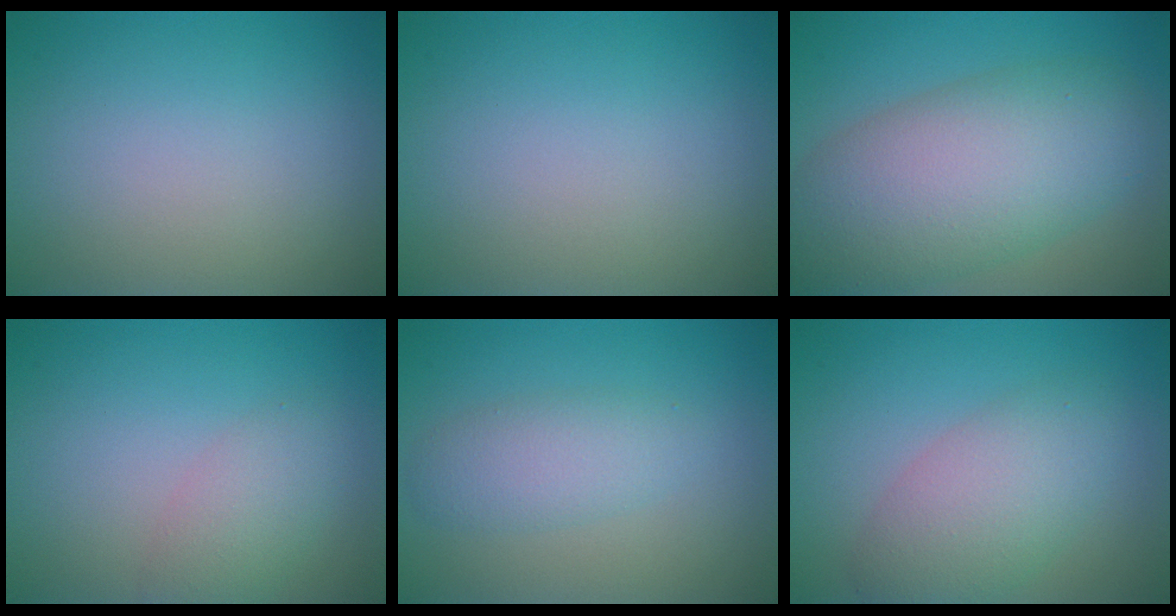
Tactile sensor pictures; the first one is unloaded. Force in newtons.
{"total": 0.0}
{"total": 10.0, "press": 10.0, "slide": 0.6}
{"total": 2.6, "press": 2.6, "slide": 0.1}
{"total": 2.9, "press": 2.9, "slide": 0.1}
{"total": 5.0, "press": 5.0, "slide": 0.3}